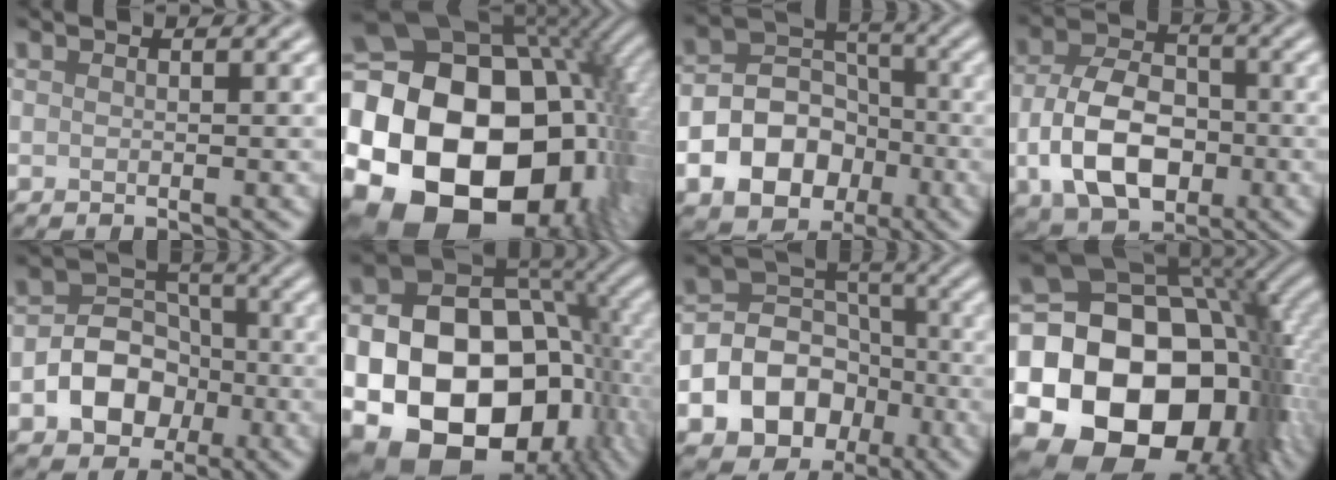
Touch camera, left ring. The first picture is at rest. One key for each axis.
{"total": 23.7, "fx": -3.5, "fy": 17.6, "fz": 15.4, "tx": -0.261, "ty": -0.032, "tz": -0.085}
{"total": 9.4, "fx": -3.5, "fy": 7.5, "fz": 4.4, "tx": -0.061, "ty": -0.006, "tz": -0.080}
{"total": 8.3, "fx": -2.1, "fy": 5.5, "fz": 5.9, "tx": -0.115, "ty": 0.002, "tz": -0.046}
{"total": 6.2, "fx": -2.0, "fy": 4.9, "fz": 3.4, "tx": -0.037, "ty": 0.002, "tz": -0.045}
{"total": 21.0, "fx": -4.9, "fy": 16.2, "fz": 12.5, "tx": -0.199, "ty": -0.041, "tz": -0.078}
{"total": 11.1, "fx": -4.1, "fy": 9.3, "fz": 4.5, "tx": -0.082, "ty": -0.009, "tz": -0.088}
{"total": 21.3, "fx": -5.1, "fy": 15.8, "fz": 13.4, "tx": -0.202, "ty": -0.030, "tz": -0.092}